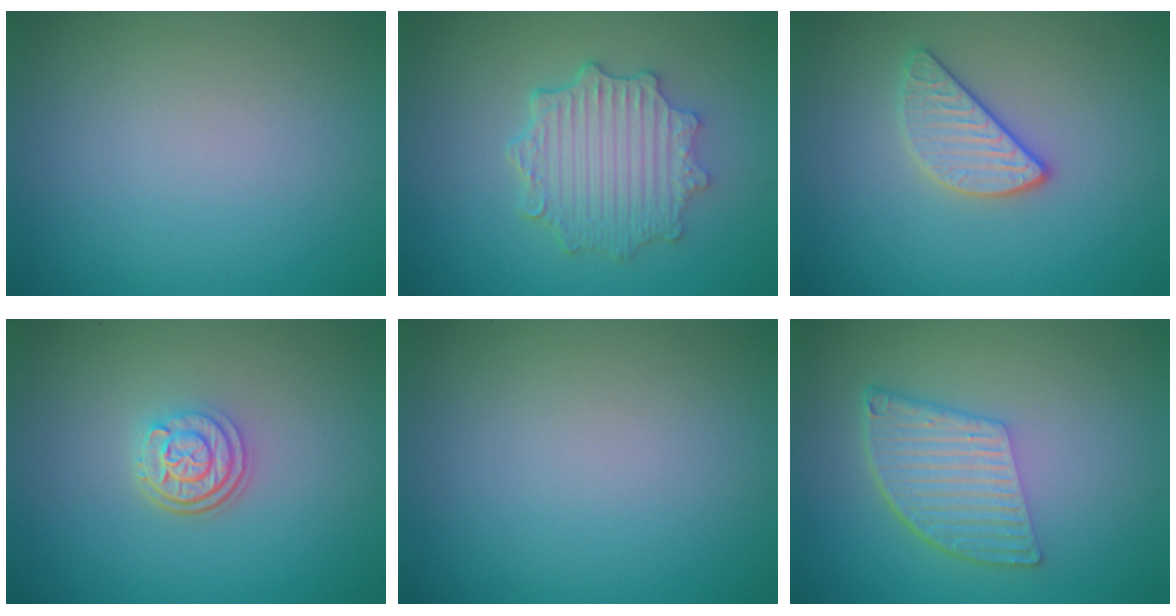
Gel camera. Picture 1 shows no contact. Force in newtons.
{"total": 5.2, "press": 4.2, "slide": 3.0}
{"total": 2.6, "press": 2.5, "slide": 0.8}
{"total": 3.1, "press": 2.4, "slide": 2.0}
{"total": 0.0}
{"total": 5.5, "press": 3.8, "slide": 4.0}